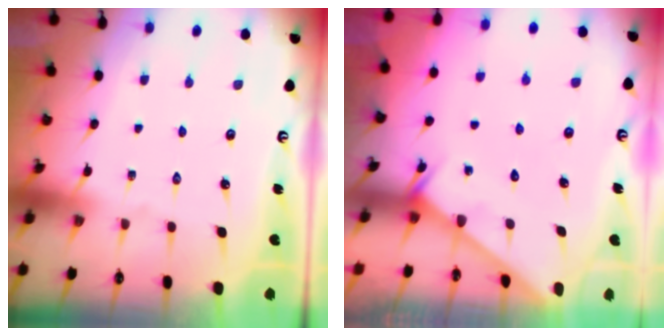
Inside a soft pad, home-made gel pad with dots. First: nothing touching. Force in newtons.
{"total": 2.9, "press": 2.9, "slide": 0.1}